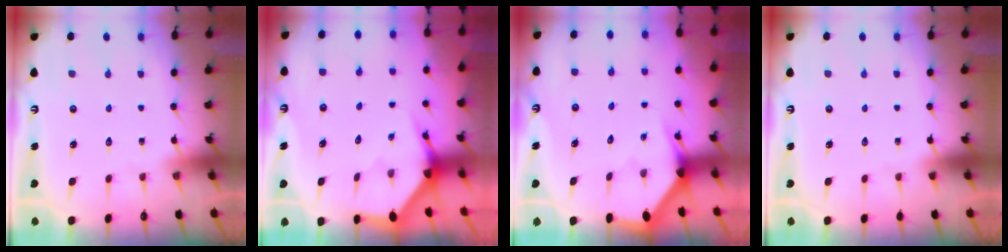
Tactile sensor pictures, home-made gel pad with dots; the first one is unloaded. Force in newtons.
{"total": 3.5, "press": 3.5, "slide": 0.1}
{"total": 3.0, "press": 3.0, "slide": 0.1}
{"total": 0.0}